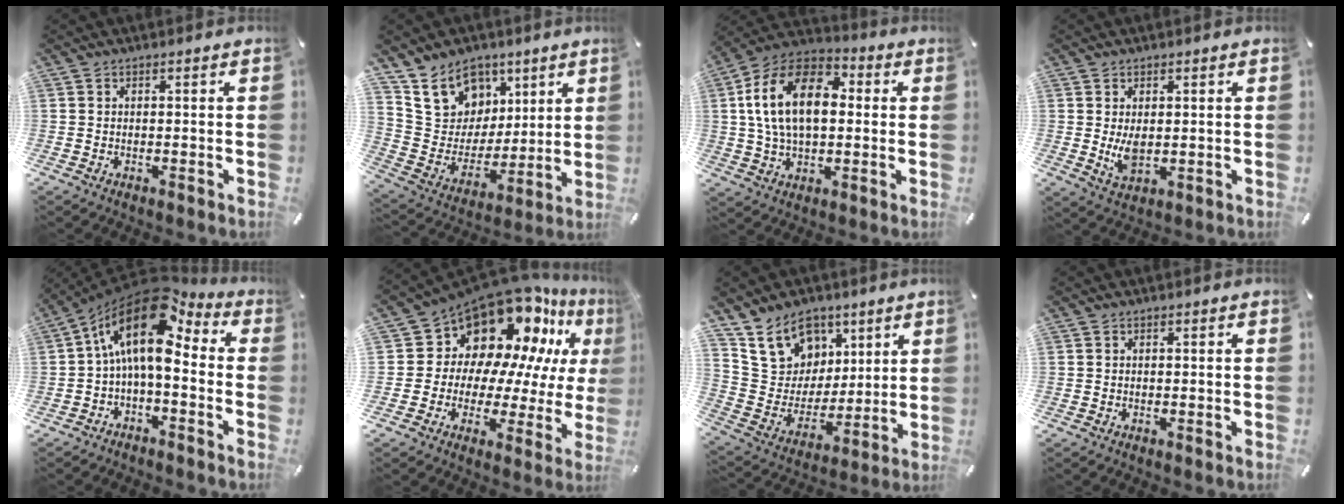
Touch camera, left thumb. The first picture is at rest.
{"total": 15.2, "force": [8.4, 12.3, 2.9], "torque": [-0.062, -0.057, 0.171]}
{"total": 17.3, "force": [2.4, 11.2, 13.0], "torque": [-0.271, 0.009, 0.037]}
{"total": 4.8, "force": [0.6, 2.9, 3.9], "torque": [-0.085, -0.005, 0.007]}
{"total": 16.2, "force": [3.9, 8.4, 13.4], "torque": [-0.253, -0.024, 0.061]}
{"total": 16.5, "force": [12.5, 9.8, 4.7], "torque": [-0.085, -0.125, 0.226]}
{"total": 15.7, "force": [8.7, 12.5, 3.7], "torque": [-0.074, -0.055, 0.176]}
{"total": 0.0}